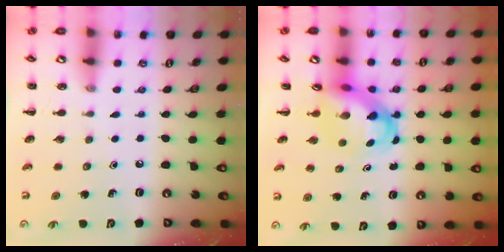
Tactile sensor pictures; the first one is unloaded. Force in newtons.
{"total": 4.6, "press": 4.4, "slide": 1.1}